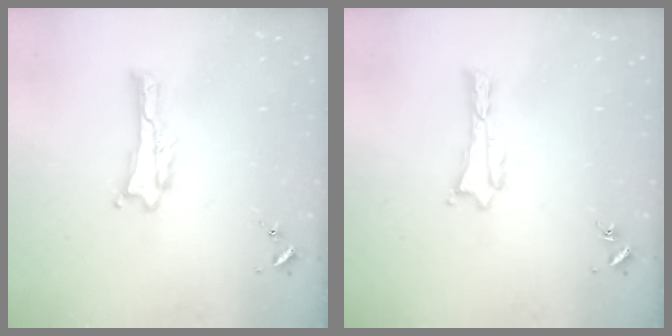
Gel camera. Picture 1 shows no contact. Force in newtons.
{"total": 0.7, "press": 0.7, "slide": 0.1}